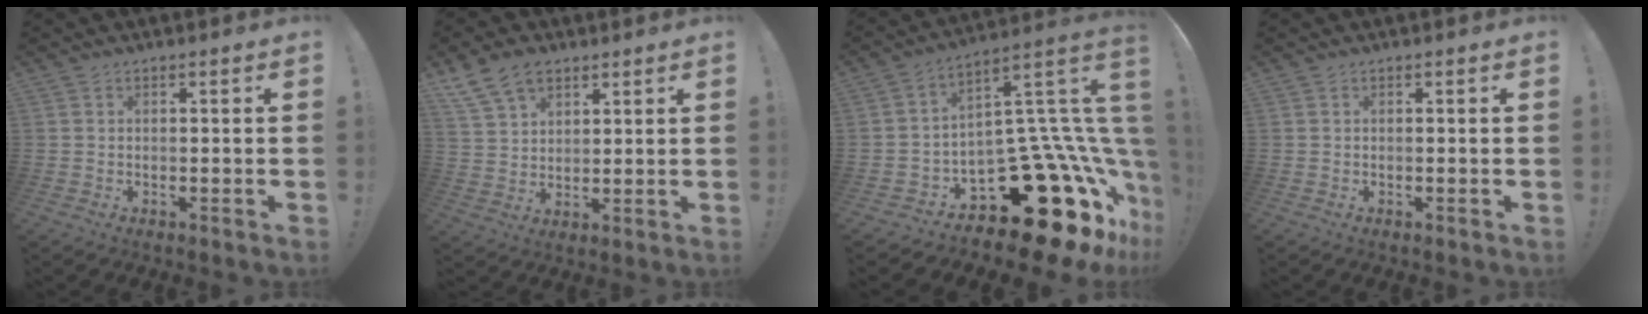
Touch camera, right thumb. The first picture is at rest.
{"total": 10.1, "force": [6.6, 6.4, 4.0], "torque": [-0.067, -0.030, 0.131]}
{"total": 27.8, "force": [-12.9, 13.4, 20.7], "torque": [-0.228, 0.037, -0.164]}
{"total": 0.0}